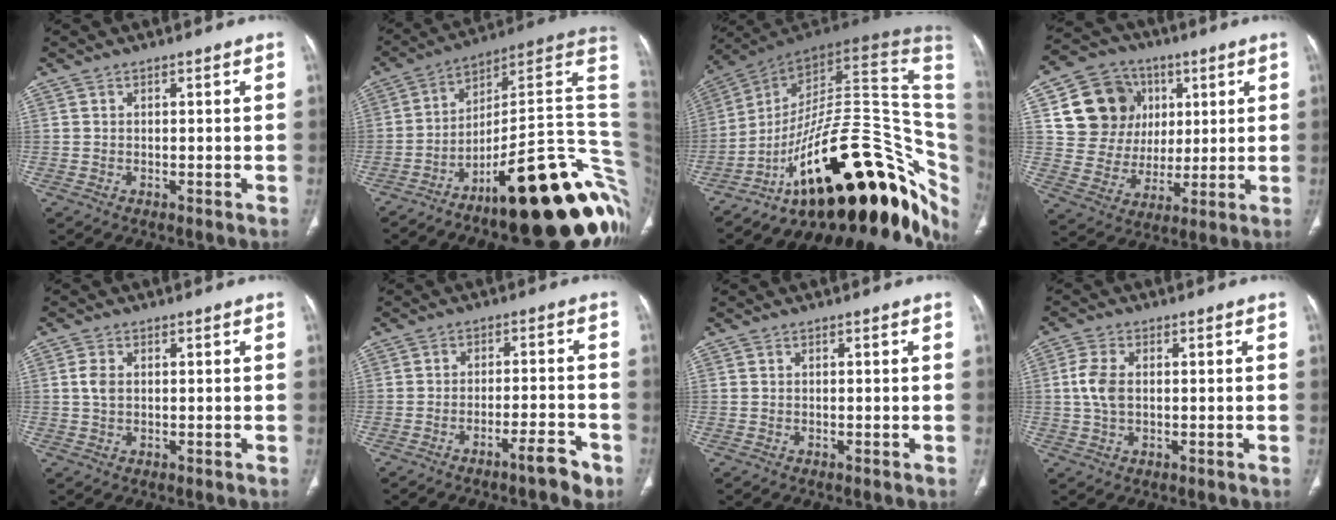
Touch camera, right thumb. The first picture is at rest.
{"total": 29.7, "force": [-10.1, 8.8, 26.5], "torque": [-0.223, 0.103, -0.144]}
{"total": 35.2, "force": [-9.6, 15.6, 30.1], "torque": [-0.292, 0.100, -0.136]}
{"total": 16.5, "force": [5.1, 14.3, 6.3], "torque": [-0.074, 0.008, 0.102]}
{"total": 2.7, "force": [0.5, 1.8, 2.0], "torque": [-0.042, 0.002, 0.010]}
{"total": 5.4, "force": [-3.7, 1.1, 3.8], "torque": [-0.058, 0.027, -0.055]}
{"total": 0.0}
{"total": 5.2, "force": [0.4, 3.2, 4.2], "torque": [-0.100, 0.007, 0.007]}